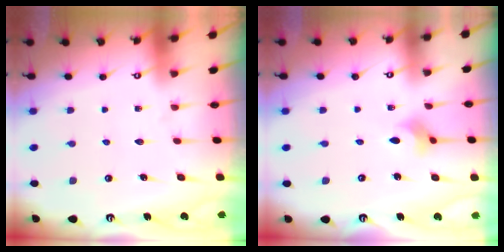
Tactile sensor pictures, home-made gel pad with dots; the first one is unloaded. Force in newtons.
{"total": 2.6, "press": 2.5, "slide": 0.6}